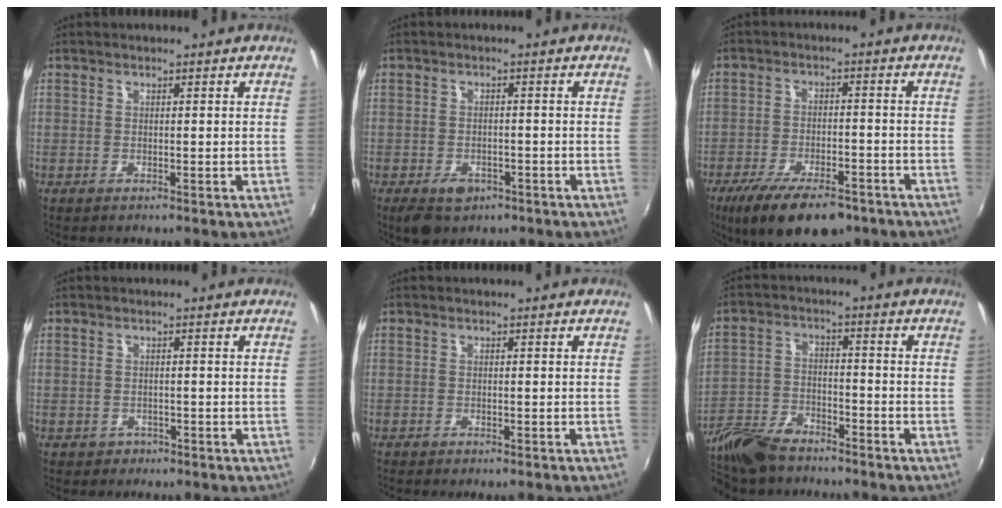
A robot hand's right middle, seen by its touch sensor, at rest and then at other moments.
{"total": 5.4, "force": [-3.3, 3.3, 2.7], "torque": [-0.064, -0.008, -0.047]}
{"total": 14.3, "force": [-9.9, 5.2, 8.8], "torque": [-0.179, -0.031, -0.155]}
{"total": 1.3, "force": [-0.6, 1.1, 0.1], "torque": [-0.004, 0.001, -0.006]}
{"total": 1.1, "force": [-0.9, 0.1, 0.5], "torque": [-0.014, -0.006, -0.015]}
{"total": 11.5, "force": [-9.5, 4.3, 4.9], "torque": [-0.124, -0.007, -0.184]}